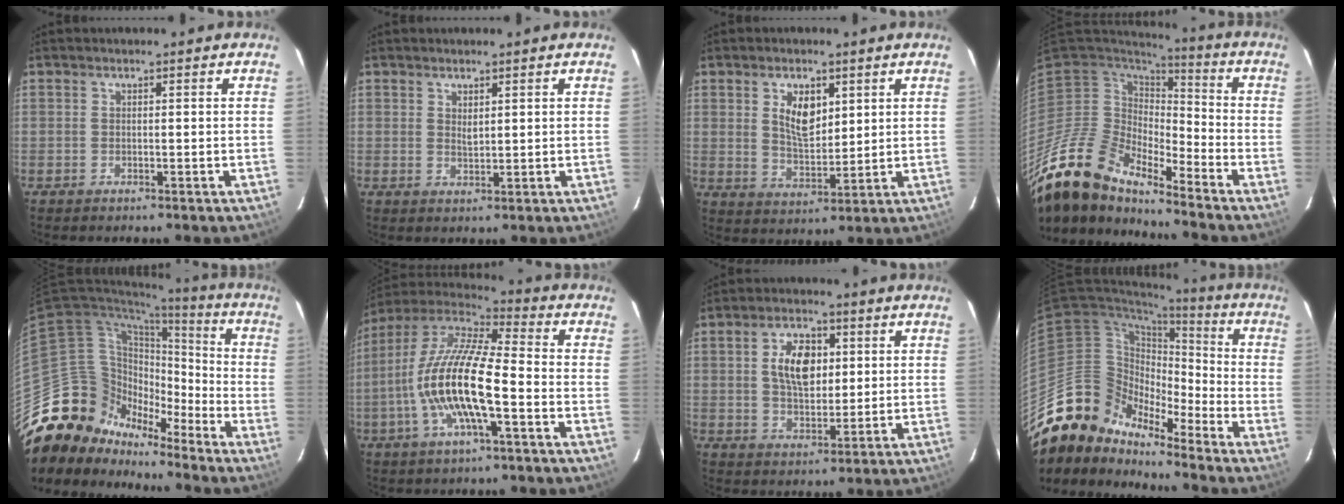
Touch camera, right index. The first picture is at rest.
{"total": 1.7, "force": [1.0, 0.8, 1.2], "torque": [-0.020, -0.001, 0.018]}
{"total": 7.3, "force": [2.8, 3.8, 5.5], "torque": [-0.095, 0.000, 0.058]}
{"total": 17.6, "force": [-15.6, 4.3, 7.1], "torque": [-0.136, -0.024, -0.305]}
{"total": 16.2, "force": [-12.1, 10.1, 3.8], "torque": [-0.077, 0.042, -0.213]}
{"total": 17.3, "force": [-4.5, 4.1, 16.2], "torque": [-0.304, -0.010, -0.092]}
{"total": 8.8, "force": [1.9, 5.1, 6.9], "torque": [-0.124, 0.014, 0.038]}
{"total": 13.9, "force": [-12.4, 5.9, 2.2], "torque": [-0.037, 0.033, -0.240]}